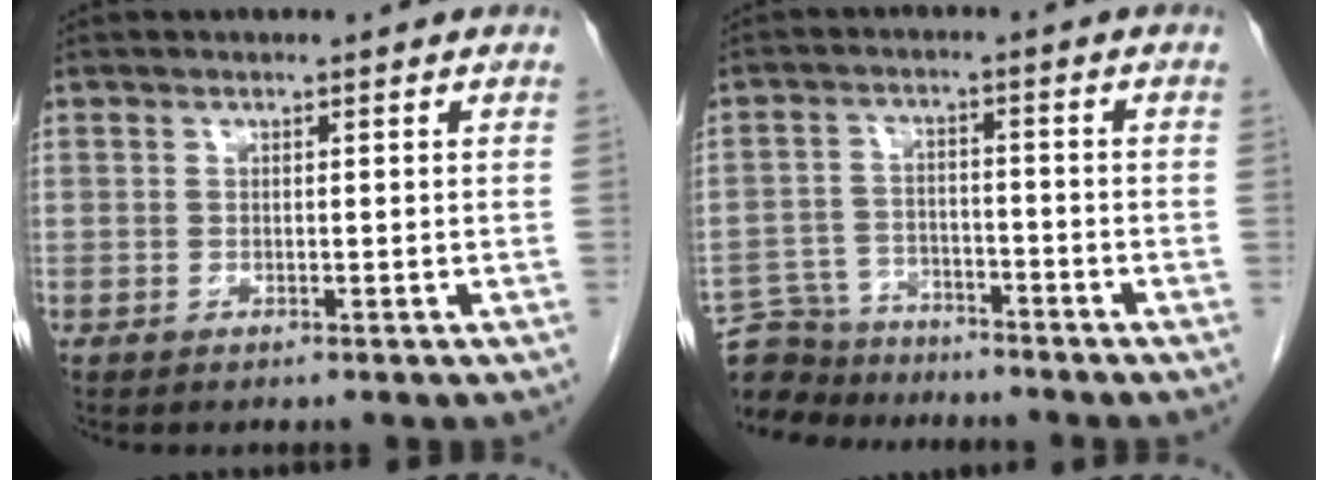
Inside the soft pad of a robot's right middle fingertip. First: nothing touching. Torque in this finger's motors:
{"motor_torque": [0.12, 0.07, -0.02, -0.06]}